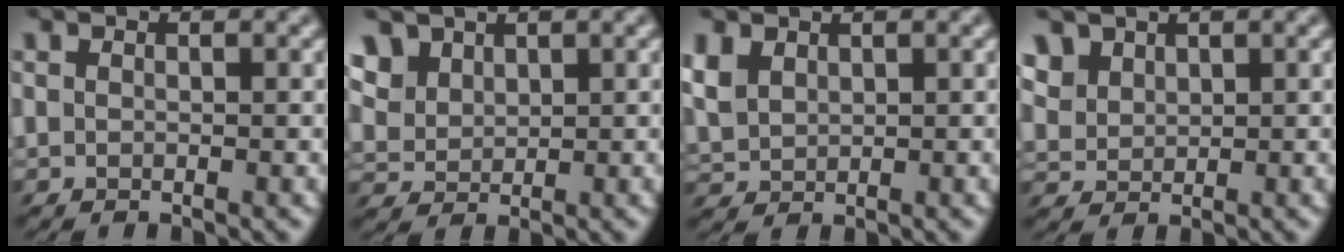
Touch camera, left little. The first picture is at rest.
{"total": 2.8, "force": [1.6, 1.8, 1.6], "torque": [-0.048, 0.016, 0.022]}
{"total": 2.2, "force": [0.8, 1.4, 1.5], "torque": [-0.036, 0.002, 0.010]}
{"total": 2.2, "force": [1.4, 1.3, 1.1], "torque": [-0.034, 0.013, 0.016]}